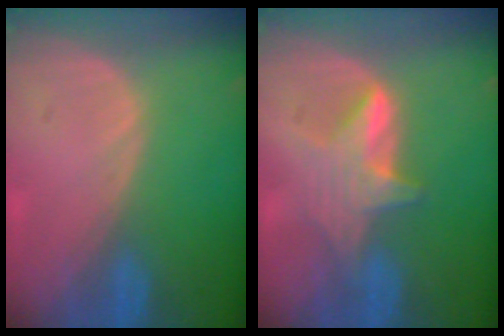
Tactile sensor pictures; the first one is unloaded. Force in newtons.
{"total": 5.6, "press": 5.5, "slide": 1.1}